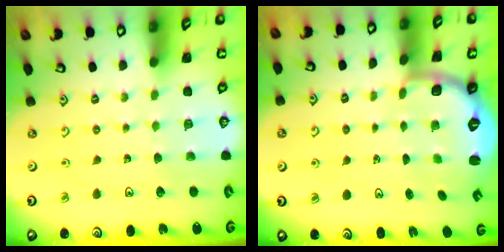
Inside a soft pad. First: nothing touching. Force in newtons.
{"total": 2.7, "press": 1.7, "slide": 2.1}